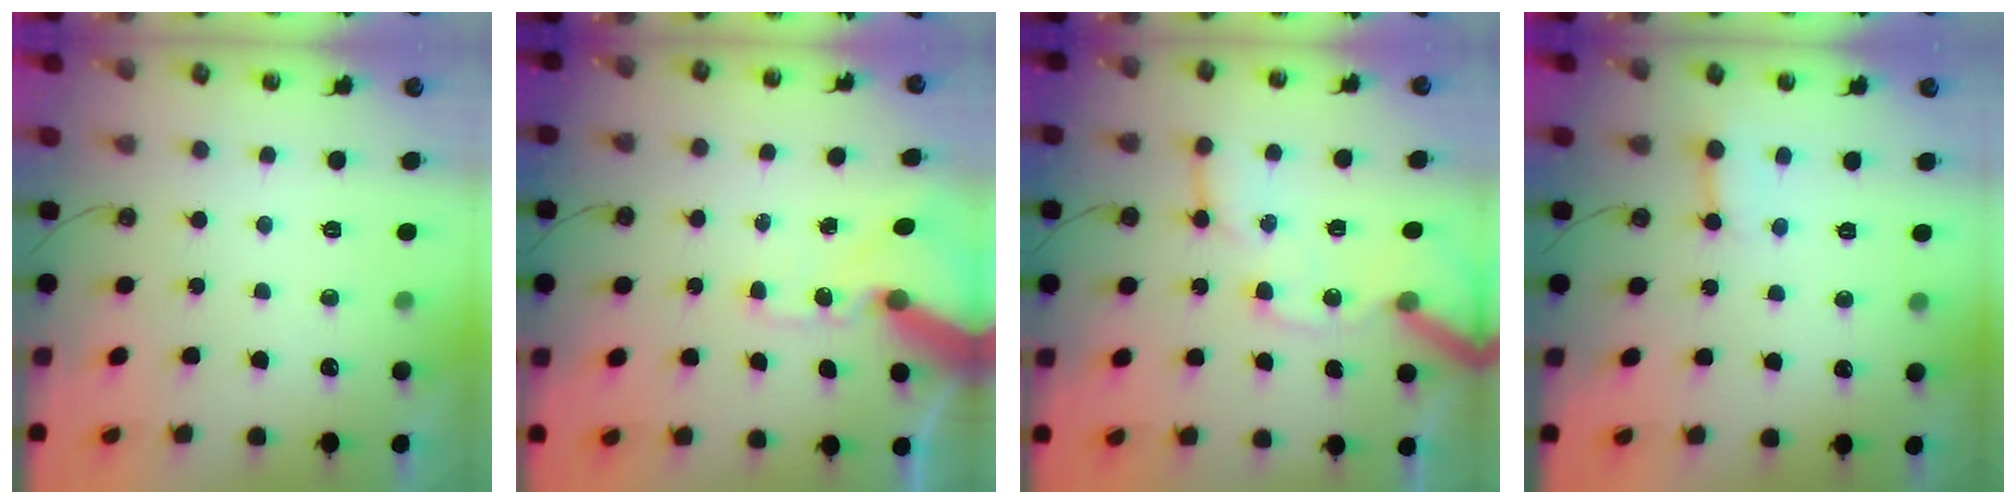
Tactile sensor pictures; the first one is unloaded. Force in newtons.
{"total": 13.7, "press": 13.6, "slide": 2.0}
{"total": 13.9, "press": 13.8, "slide": 1.9}
{"total": 2.8, "press": 2.7, "slide": 0.4}